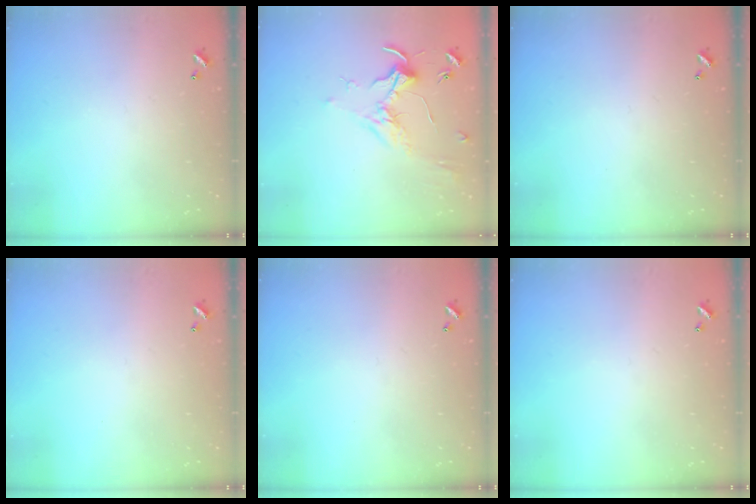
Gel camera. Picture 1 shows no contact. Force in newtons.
{"total": 1.7, "press": 1.5, "slide": 0.7}
{"total": 0.0}
{"total": 0.0}
{"total": 0.0}
{"total": 0.0}